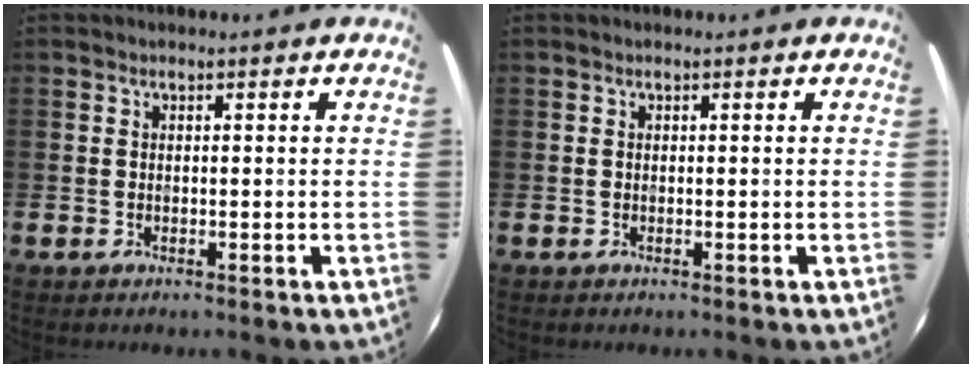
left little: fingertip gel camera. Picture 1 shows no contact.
{"total": 0.0}